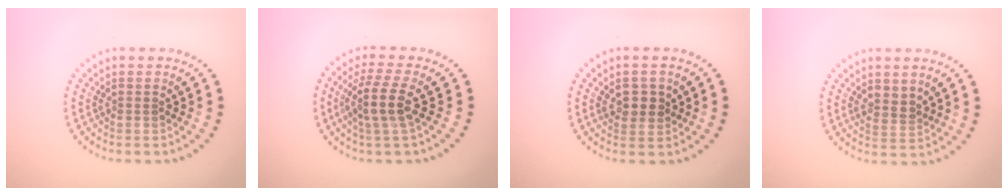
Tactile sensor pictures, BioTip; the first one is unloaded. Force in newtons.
{"total": 3.6, "press": 2.9, "slide": 2.2}
{"total": 2.5, "press": 2.4, "slide": 0.6}
{"total": 1.8, "press": 1.6, "slide": 0.9}